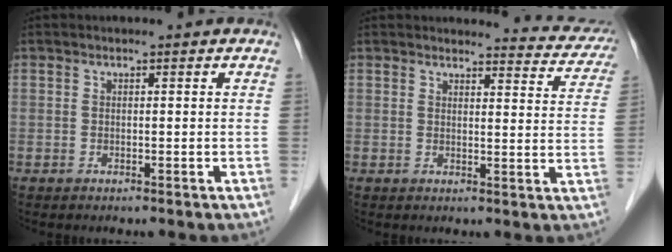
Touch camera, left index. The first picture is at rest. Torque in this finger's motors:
{"motor_torque": [0.90, -1.24, 0.16, 0.01]}